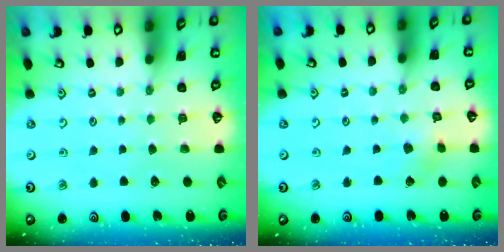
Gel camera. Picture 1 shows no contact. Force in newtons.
{"total": 3.3, "press": 3.3, "slide": 0.3}